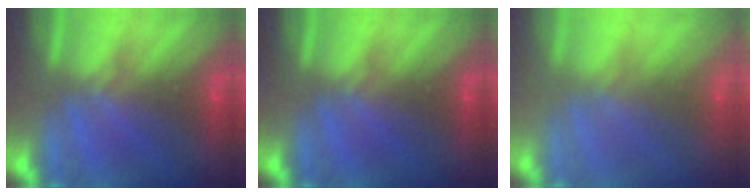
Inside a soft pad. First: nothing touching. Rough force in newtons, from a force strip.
{"total": 0.0}
{"total": 8.6}